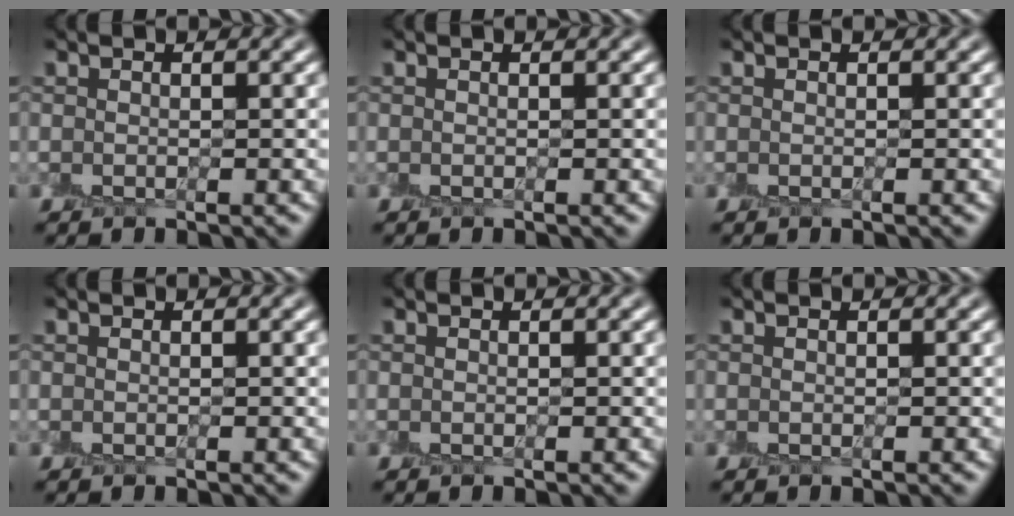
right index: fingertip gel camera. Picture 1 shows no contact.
{"total": 0.0}
{"total": 0.0}
{"total": 0.0}
{"total": 0.0}
{"total": 0.0}